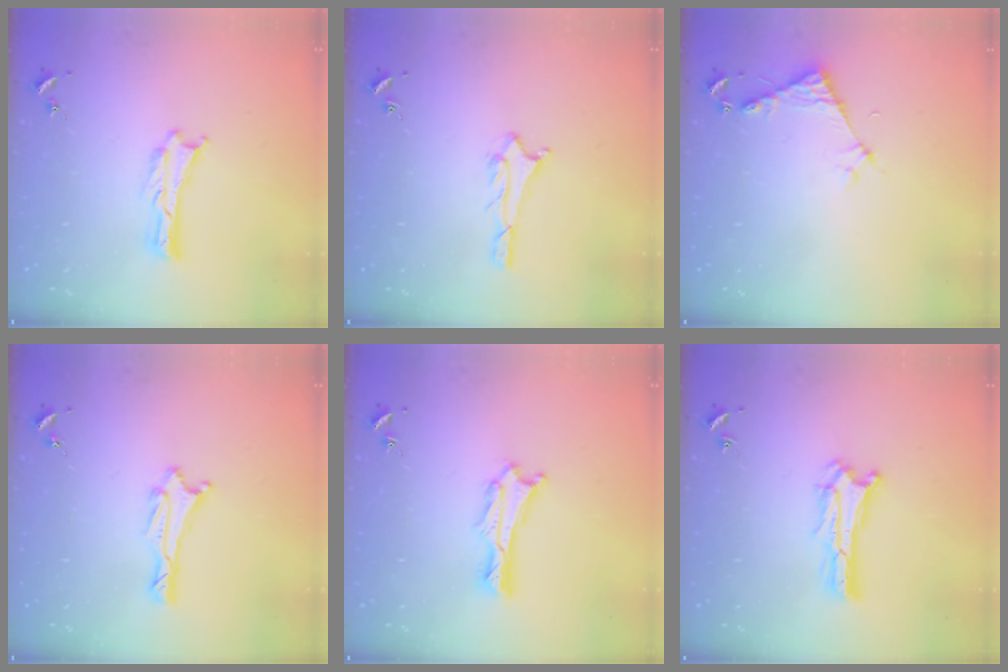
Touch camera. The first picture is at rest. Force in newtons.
{"total": 2.0, "press": 2.0, "slide": 0.2}
{"total": 4.3, "press": 4.3, "slide": 0.4}
{"total": 1.5, "press": 1.5, "slide": 0.2}
{"total": 1.1, "press": 1.1, "slide": 0.2}
{"total": 0.9, "press": 0.9, "slide": 0.2}